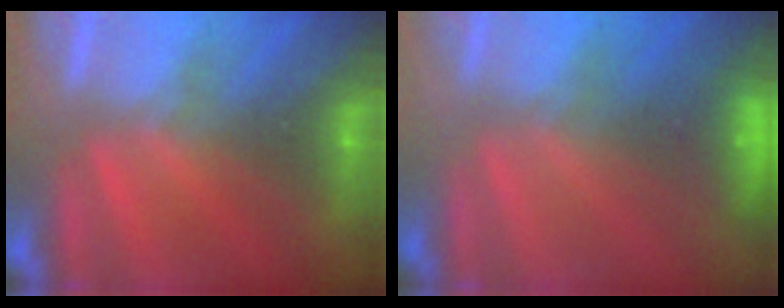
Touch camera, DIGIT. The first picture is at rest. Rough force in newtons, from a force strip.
{"total": 3.0}